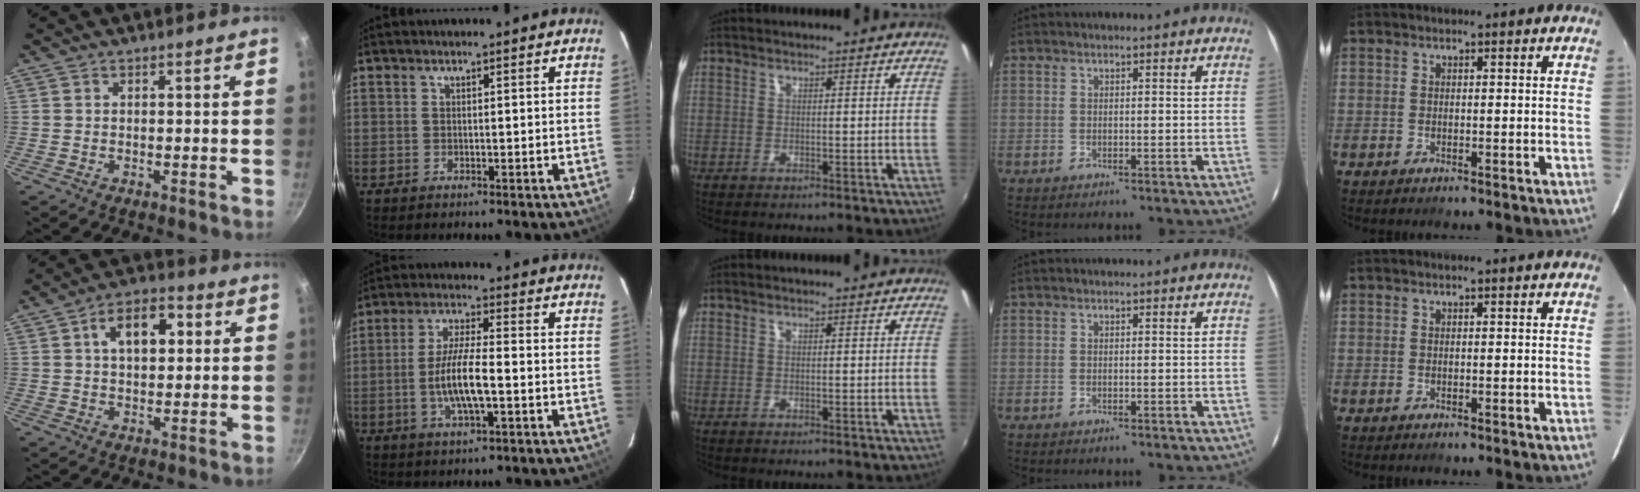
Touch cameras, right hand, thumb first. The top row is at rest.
{"thumb": {"total": 9.5, "force": [2.2, 5.8, 7.2], "torque": [-0.083, 0.012, 0.028]}, "index": {"total": 8.6, "force": [-2.0, 1.7, 8.2], "torque": [-0.162, -0.002, -0.038]}}